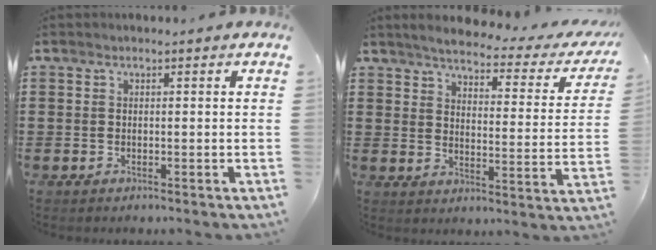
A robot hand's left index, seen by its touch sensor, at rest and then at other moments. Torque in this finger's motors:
{"motor_torque": [1.07, -1.07, 0.32, 0.08]}